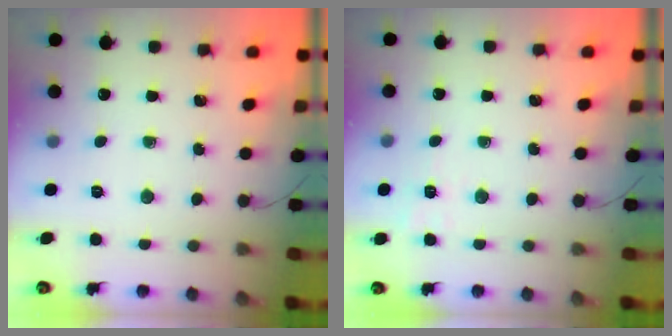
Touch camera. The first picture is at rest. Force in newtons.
{"total": 2.4, "press": 1.2, "slide": 2.0}